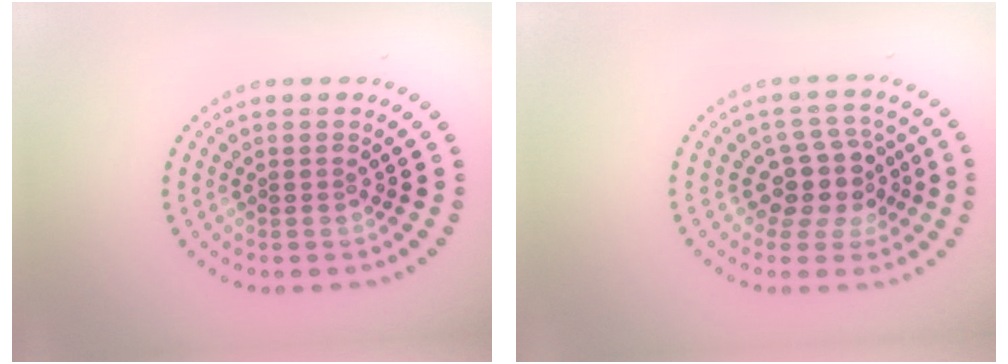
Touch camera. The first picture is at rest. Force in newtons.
{"total": 3.8, "press": 3.1, "slide": 2.3}